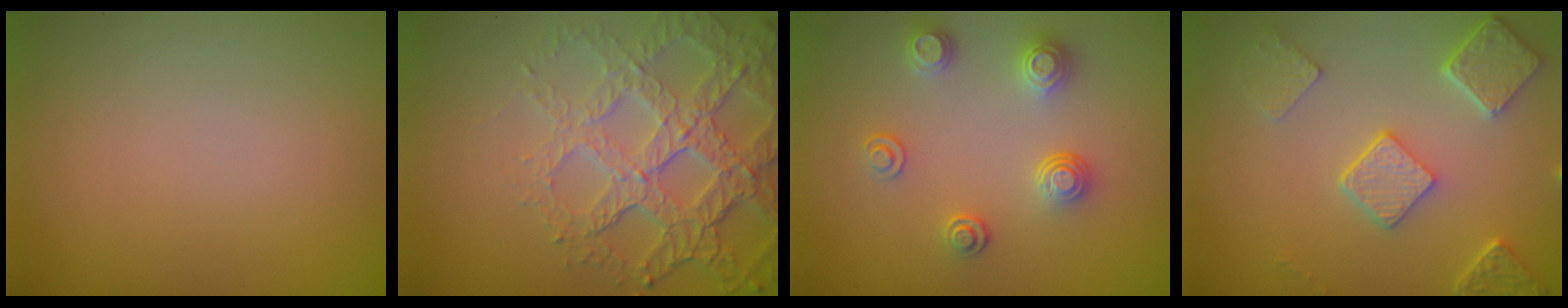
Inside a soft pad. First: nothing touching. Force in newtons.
{"total": 7.3, "press": 5.1, "slide": 5.1}
{"total": 2.6, "press": 2.6, "slide": 0.6}
{"total": 4.9, "press": 3.8, "slide": 3.0}